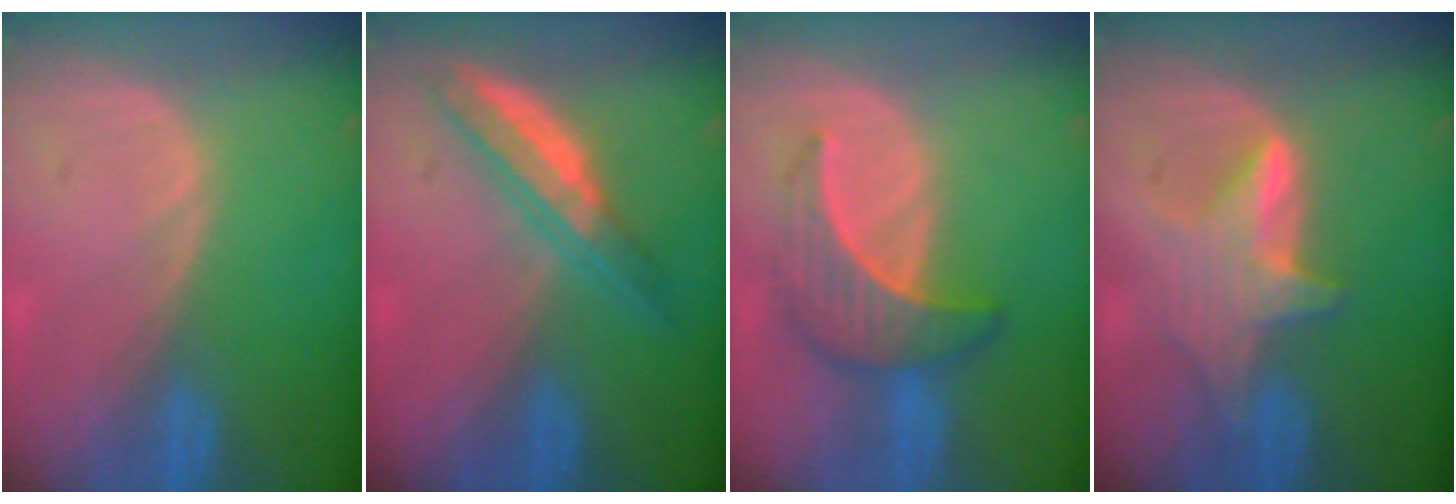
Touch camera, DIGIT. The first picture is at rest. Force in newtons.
{"total": 5.4, "press": 5.3, "slide": 1.3}
{"total": 6.6, "press": 6.5, "slide": 1.2}
{"total": 6.0, "press": 5.9, "slide": 0.6}